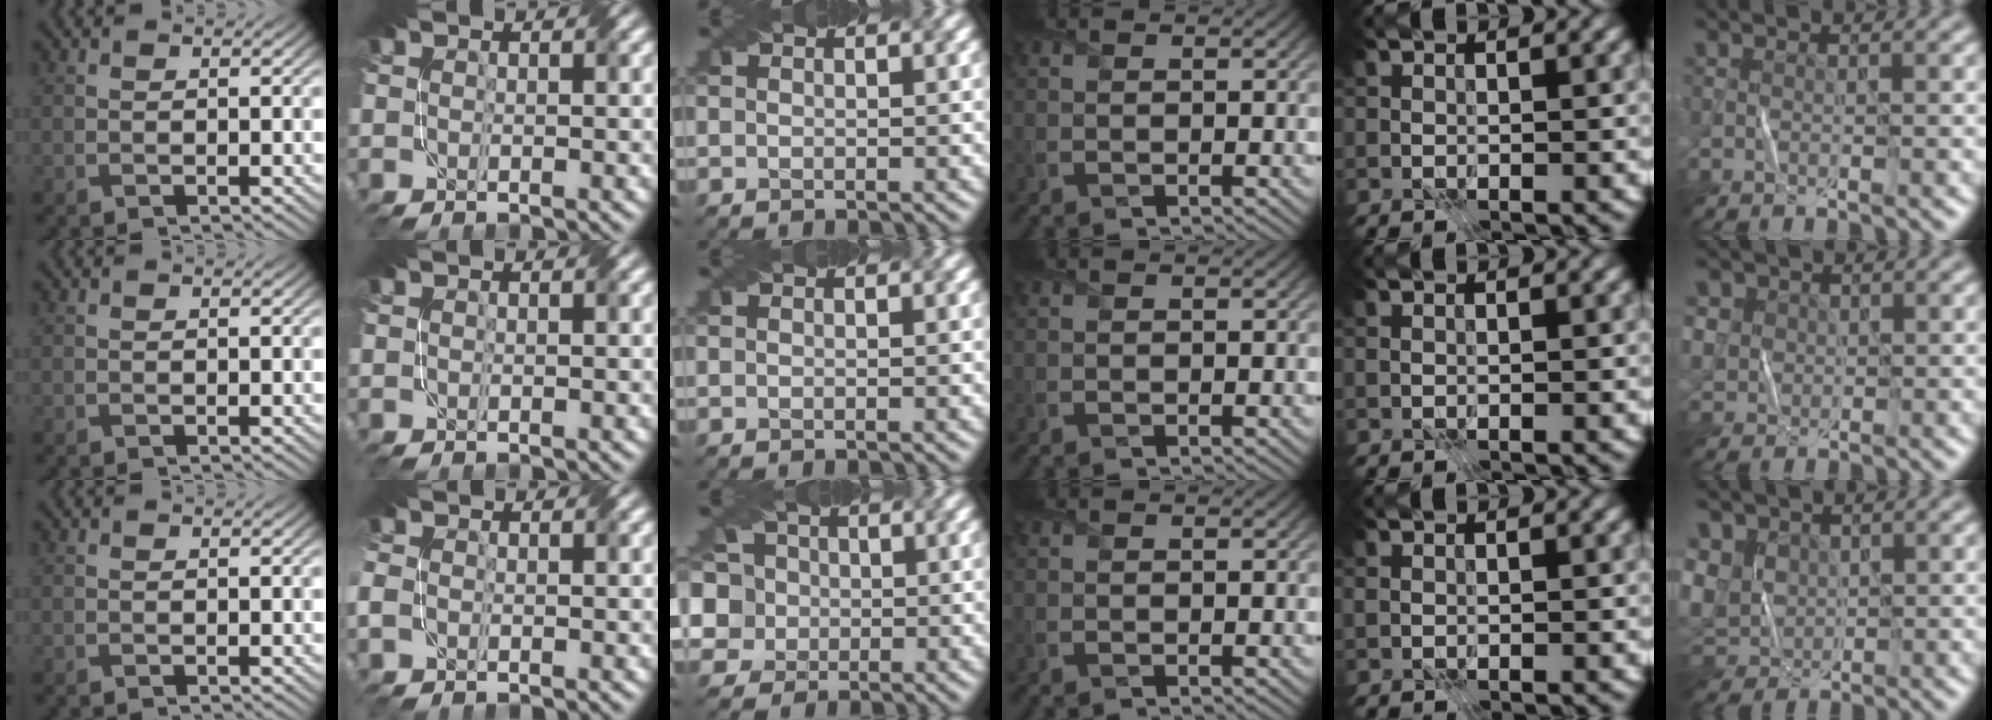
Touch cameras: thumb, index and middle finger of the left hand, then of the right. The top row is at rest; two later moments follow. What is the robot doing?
{"motion": "fold", "object": "paper"}